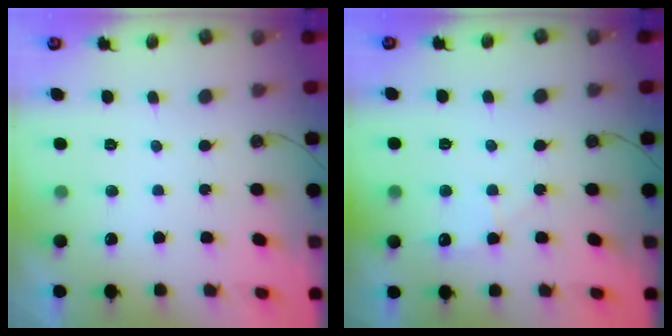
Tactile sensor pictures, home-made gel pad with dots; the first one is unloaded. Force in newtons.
{"total": 5.1, "press": 5.0, "slide": 0.6}